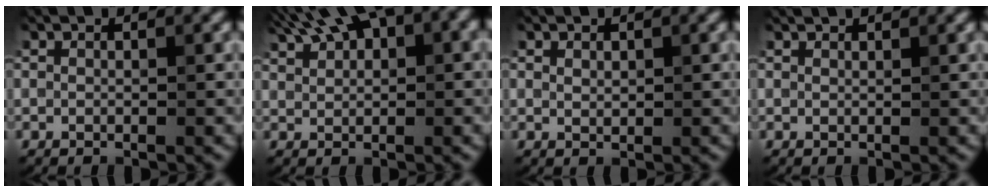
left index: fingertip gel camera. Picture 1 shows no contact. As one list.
[{"total": 9.2, "force": [5.6, 3.5, 6.4], "torque": [-0.109, 0.032, 0.083]}, {"total": 0.7, "force": [0.5, 0.4, 0.3], "torque": [-0.006, -0.001, 0.010]}, {"total": 1.2, "force": [1.1, 0.1, 0.2], "torque": [-0.005, -0.003, 0.015]}]